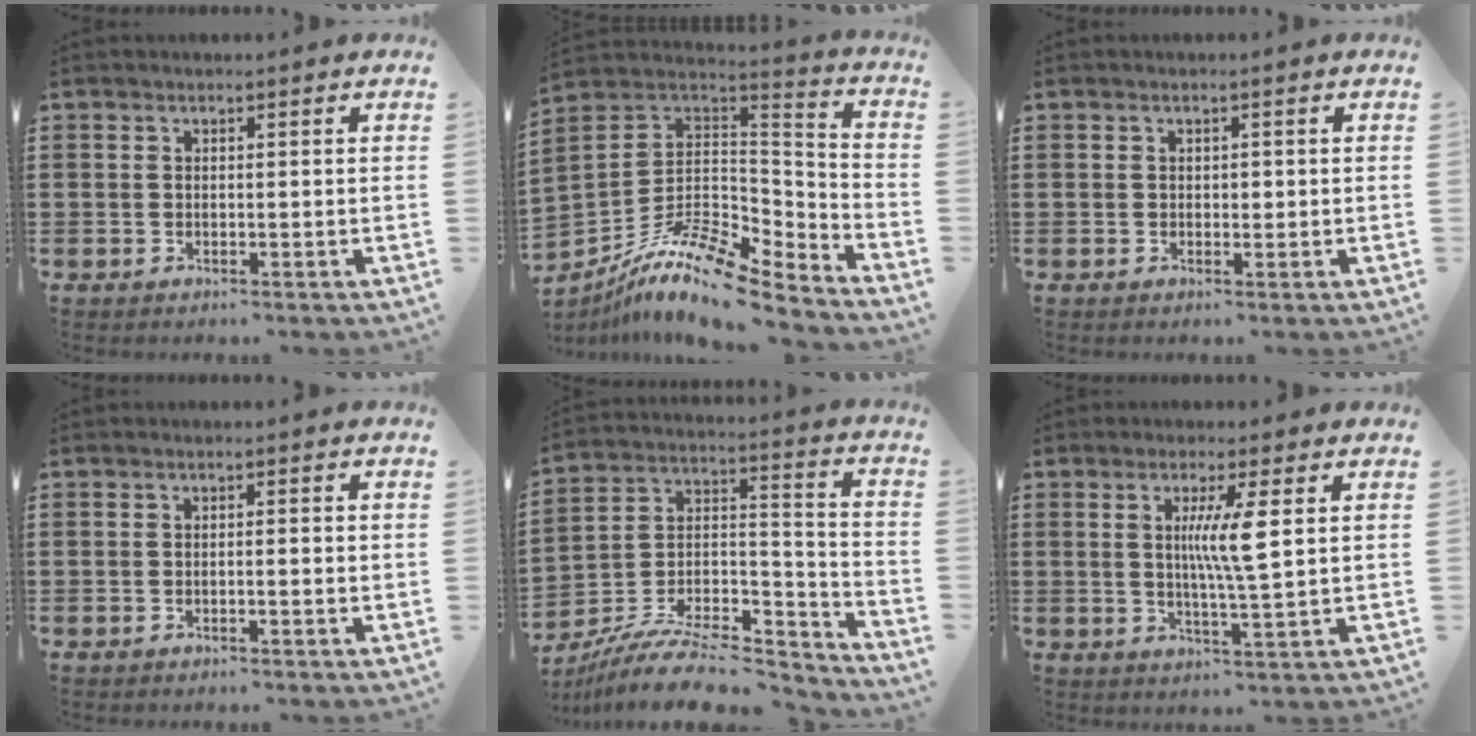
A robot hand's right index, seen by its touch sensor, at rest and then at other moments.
{"total": 12.5, "force": [-8.9, 3.4, 8.0], "torque": [-0.163, 0.007, -0.172]}
{"total": 0.8, "force": [0.1, 0.6, 0.5], "torque": [-0.011, 0.003, 0.002]}
{"total": 1.1, "force": [-0.3, 0.0, 1.0], "torque": [-0.016, -0.002, -0.006]}
{"total": 10.6, "force": [-9.0, 3.1, 4.7], "torque": [-0.082, 0.022, -0.174]}
{"total": 6.5, "force": [1.5, 0.0, 6.3], "torque": [-0.123, -0.006, 0.021]}